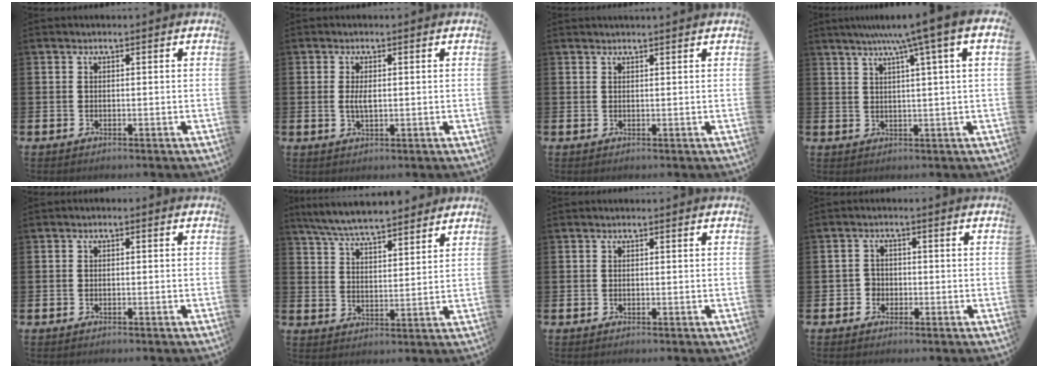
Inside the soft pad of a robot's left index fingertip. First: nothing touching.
{"total": 2.2, "force": [0.2, 0.9, 2.1], "torque": [-0.040, 0.003, 0.002]}
{"total": 0.8, "force": [0.8, -0.2, 0.1], "torque": [0.006, -0.005, 0.014]}
{"total": 5.9, "force": [3.5, -0.8, 4.7], "torque": [-0.089, -0.008, 0.053]}
{"total": 0.7, "force": [-0.7, 0.2, 0.2], "torque": [-0.006, -0.002, -0.013]}
{"total": 6.9, "force": [6.6, 0.7, 1.8], "torque": [-0.064, -0.028, 0.121]}
{"total": 0.0}
{"total": 2.0, "force": [-0.9, 1.7, 0.1], "torque": [-0.009, 0.004, -0.023]}